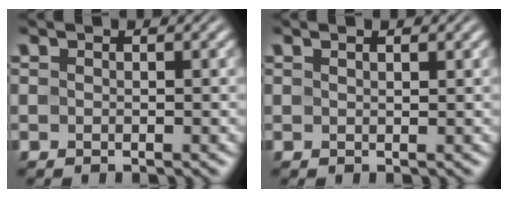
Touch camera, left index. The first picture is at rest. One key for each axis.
{"total": 1.1, "fx": 0.8, "fy": 0.2, "fz": 0.8, "tx": -0.011, "ty": -0.003, "tz": 0.011}